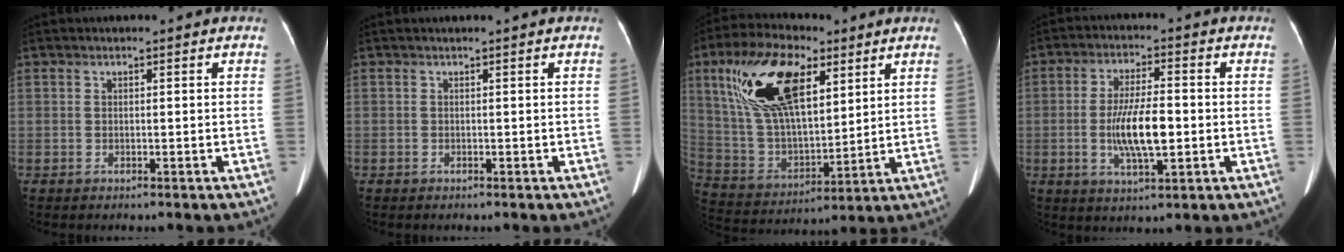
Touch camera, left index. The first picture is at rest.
{"total": 0.0}
{"total": 18.7, "force": [8.4, 8.1, 14.5], "torque": [-0.300, 0.022, 0.159]}
{"total": 8.6, "force": [-1.4, 2.0, 8.3], "torque": [-0.162, -0.005, -0.027]}